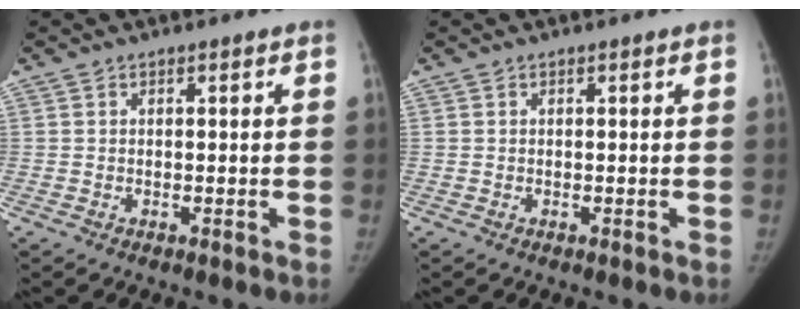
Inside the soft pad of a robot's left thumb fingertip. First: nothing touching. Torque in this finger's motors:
{"motor_torque": [0.07, -0.01, 0.20, -0.04, 0.08]}